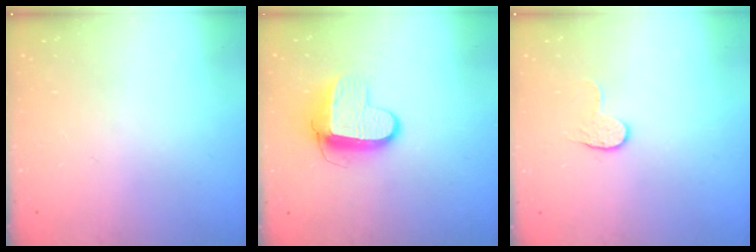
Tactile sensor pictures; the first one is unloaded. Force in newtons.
{"total": 8.9, "press": 8.8, "slide": 1.0}
{"total": 3.6, "press": 3.6, "slide": 0.4}